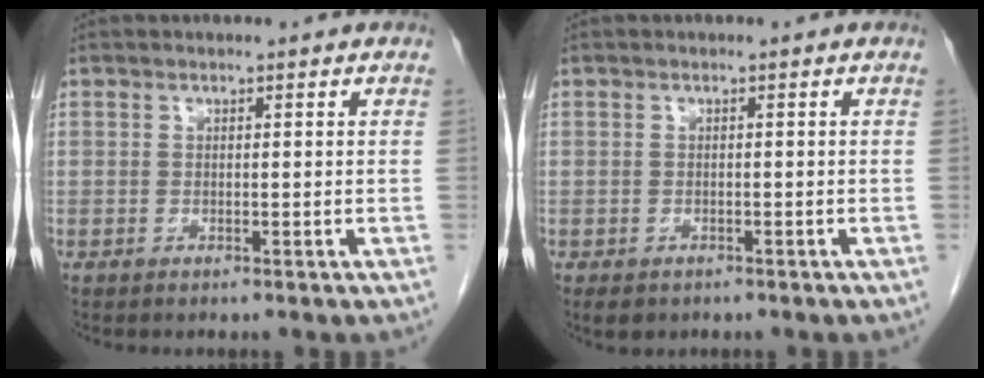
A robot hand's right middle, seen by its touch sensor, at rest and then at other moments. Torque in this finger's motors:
{"motor_torque": [0.02, -0.22, 0.00, 0.00]}